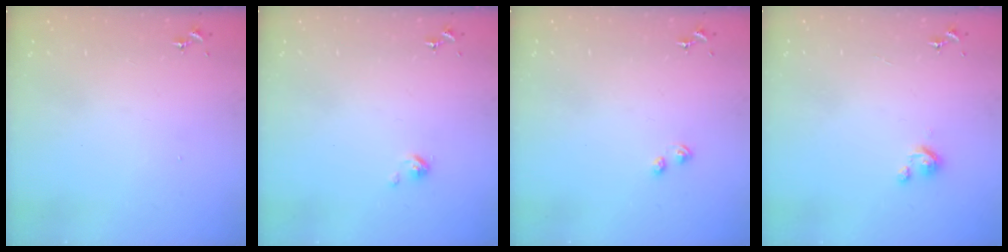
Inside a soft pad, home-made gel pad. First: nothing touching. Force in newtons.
{"total": 3.2, "press": 3.2, "slide": 0.3}
{"total": 2.2, "press": 2.1, "slide": 0.5}
{"total": 2.8, "press": 2.8, "slide": 0.3}